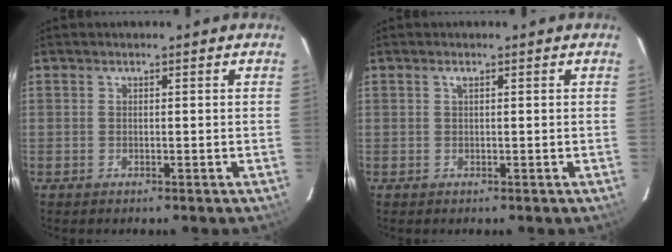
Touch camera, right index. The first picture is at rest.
{"total": 0.5, "force": [0.3, 0.0, 0.4], "torque": [-0.009, 0.004, 0.003]}